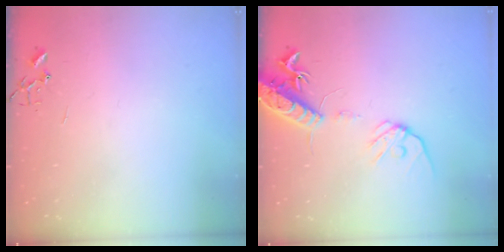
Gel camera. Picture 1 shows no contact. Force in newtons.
{"total": 16.4, "press": 16.1, "slide": 3.0}